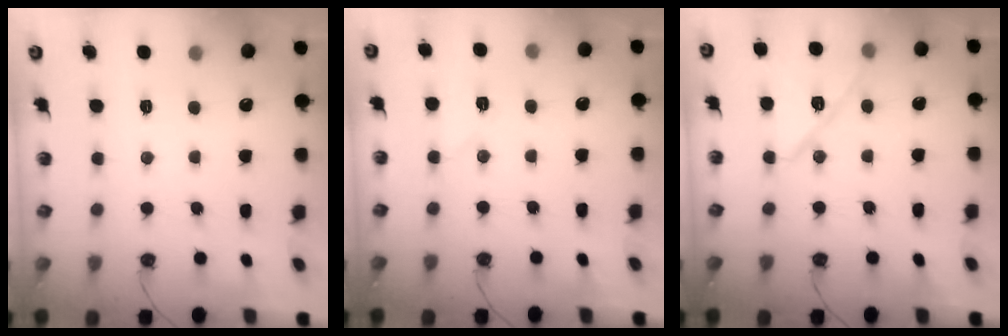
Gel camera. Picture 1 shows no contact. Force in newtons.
{"total": 6.0, "press": 5.7, "slide": 1.8}
{"total": 12.1, "press": 11.4, "slide": 4.0}